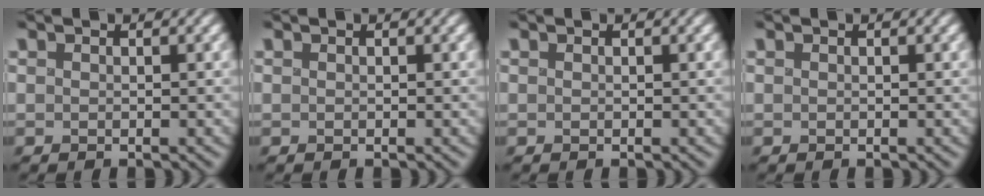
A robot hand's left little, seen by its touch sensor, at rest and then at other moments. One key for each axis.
{"total": 0.0}
{"total": 0.0}
{"total": 0.0}